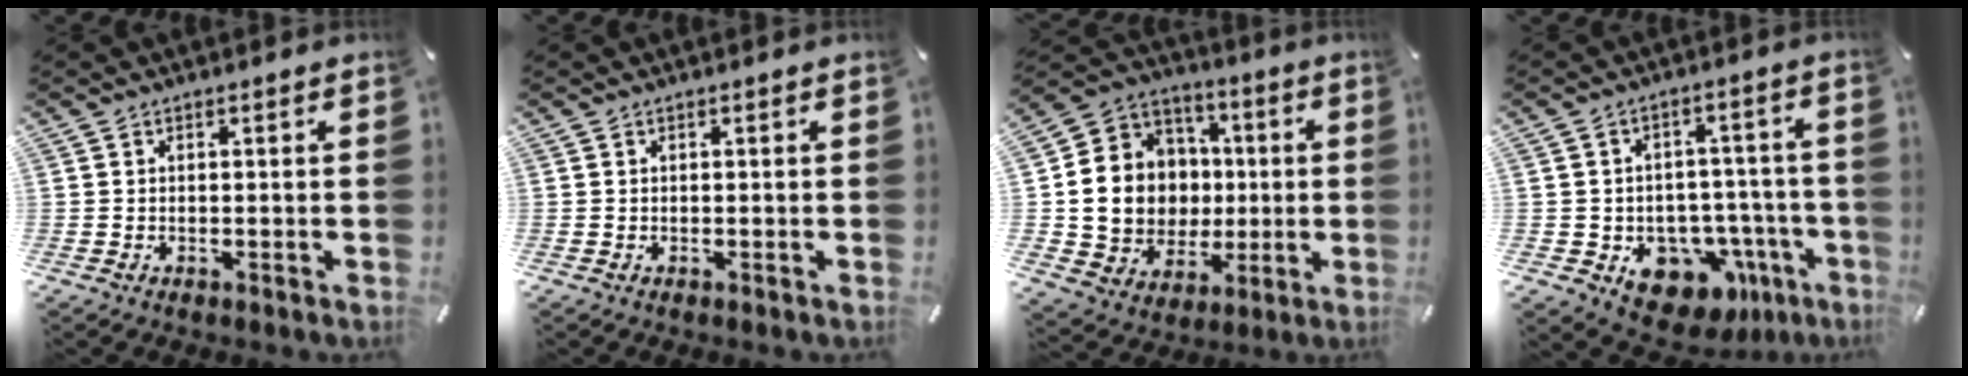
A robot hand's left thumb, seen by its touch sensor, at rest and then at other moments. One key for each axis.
{"total": 0.0}
{"total": 14.9, "fx": 0.0, "fy": 14.1, "fz": 4.9, "tx": -0.106, "ty": -0.010, "tz": 0.021}
{"total": 11.2, "fx": -5.5, "fy": 8.4, "fz": 4.9, "tx": -0.038, "ty": 0.029, "tz": -0.079}